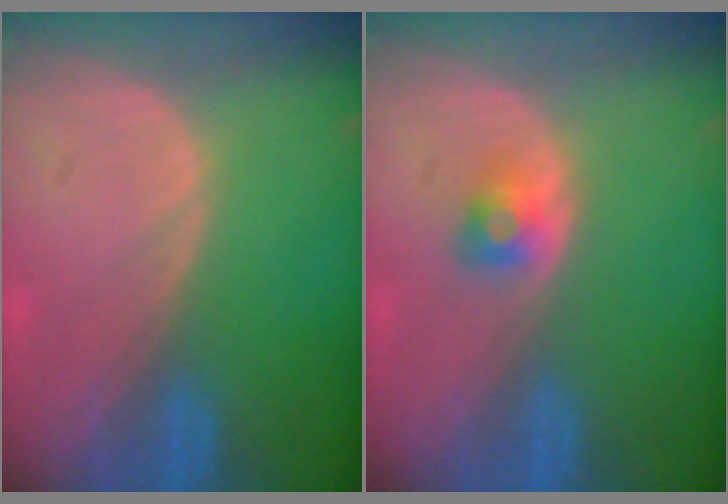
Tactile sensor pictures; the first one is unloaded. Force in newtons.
{"total": 2.4, "press": 2.3, "slide": 0.8}